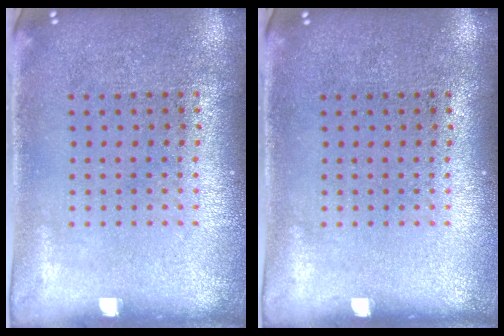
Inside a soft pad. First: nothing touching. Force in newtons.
{"total": 0.0}